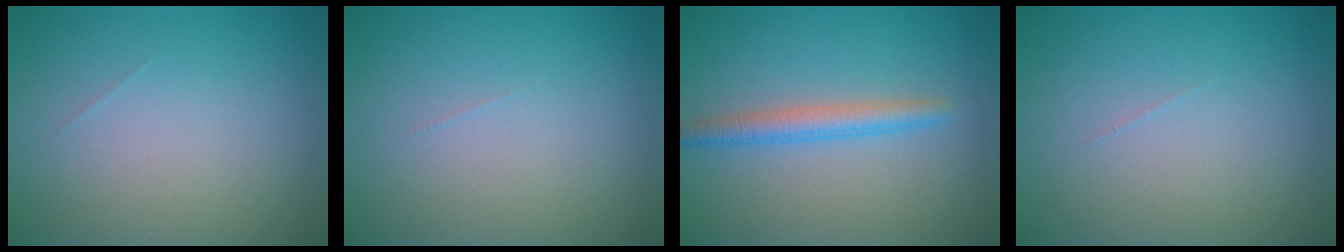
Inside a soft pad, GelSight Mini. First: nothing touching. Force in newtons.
{"total": 0.0}
{"total": 2.6, "press": 2.6, "slide": 0.2}
{"total": 0.0}